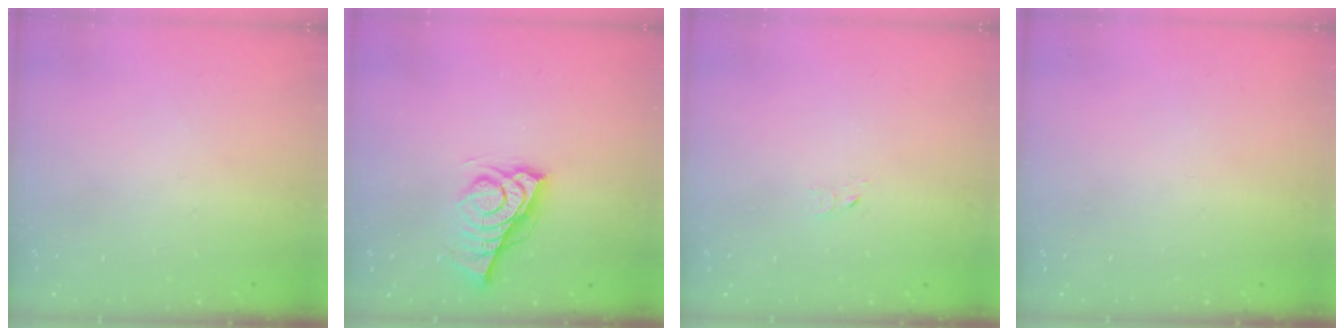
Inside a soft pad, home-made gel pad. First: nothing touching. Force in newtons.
{"total": 9.2, "press": 8.6, "slide": 3.2}
{"total": 2.5, "press": 2.5, "slide": 0.2}
{"total": 0.0}